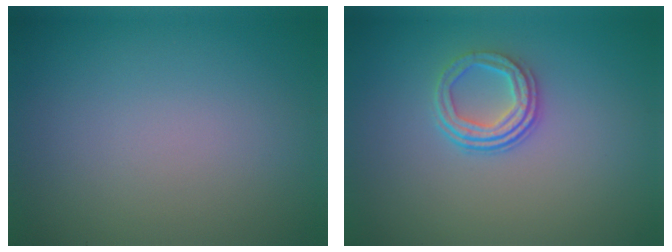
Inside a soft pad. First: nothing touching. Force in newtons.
{"total": 3.2, "press": 2.5, "slide": 2.0}